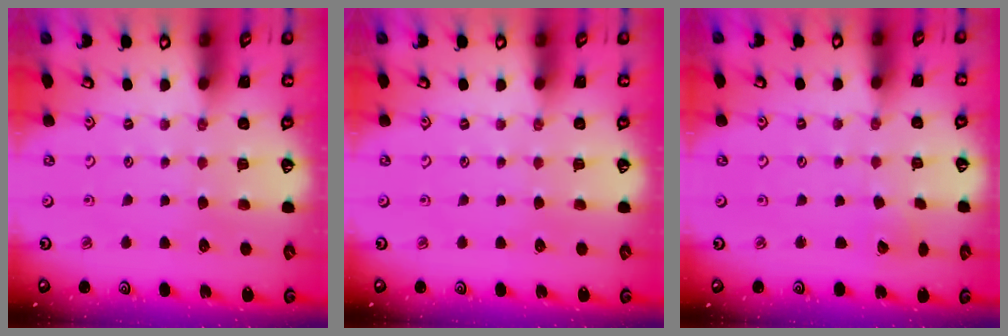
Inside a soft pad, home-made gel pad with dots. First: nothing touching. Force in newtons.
{"total": 0.0}
{"total": 2.5, "press": 2.5, "slide": 0.3}